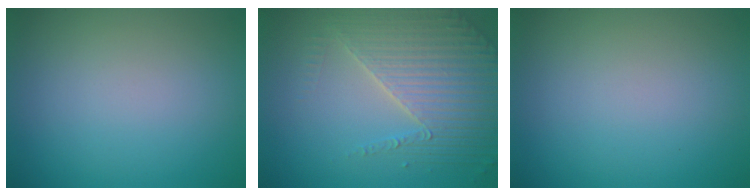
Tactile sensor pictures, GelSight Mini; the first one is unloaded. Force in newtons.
{"total": 4.6, "press": 4.1, "slide": 2.0}
{"total": 0.0}